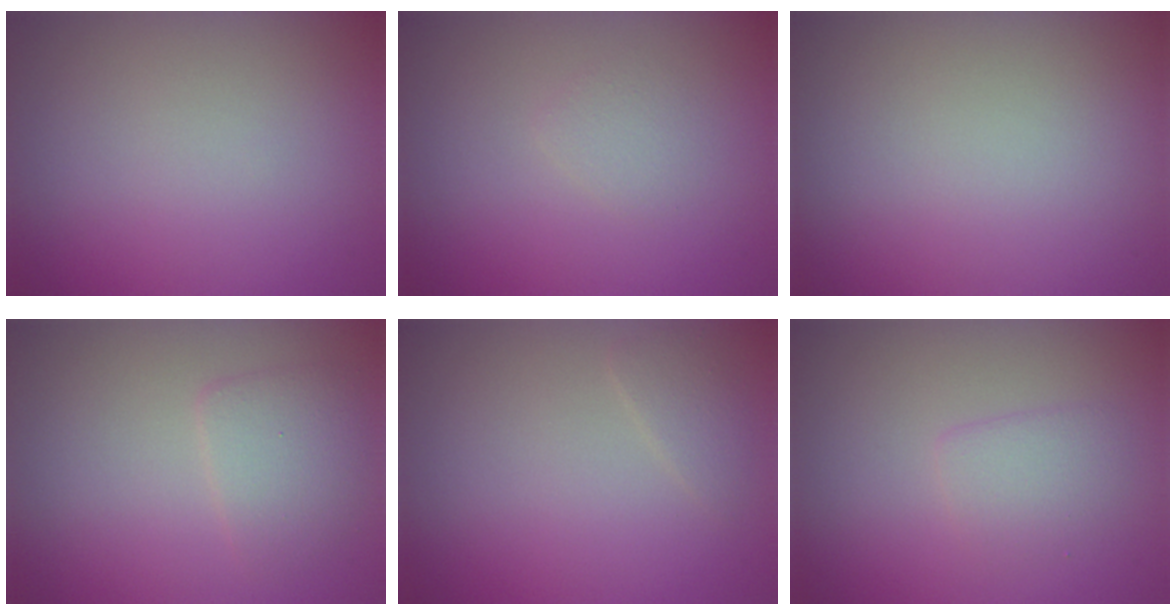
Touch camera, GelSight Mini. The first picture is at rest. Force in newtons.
{"total": 0.9, "press": 0.9, "slide": 0.1}
{"total": 0.0}
{"total": 2.4, "press": 2.4, "slide": 0.0}
{"total": 1.1, "press": 1.1, "slide": 0.1}
{"total": 1.7, "press": 1.7, "slide": 0.1}